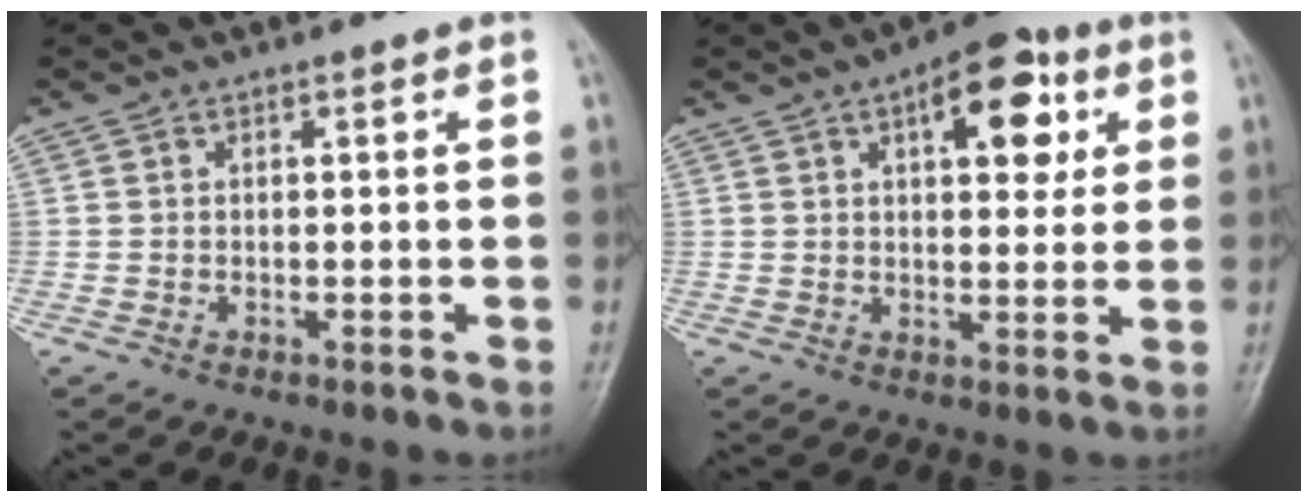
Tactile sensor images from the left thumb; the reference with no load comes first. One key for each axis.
{"total": 12.2, "fx": 4.9, "fy": 5.9, "fz": 9.5, "tx": -0.096, "ty": -0.005, "tz": 0.064}